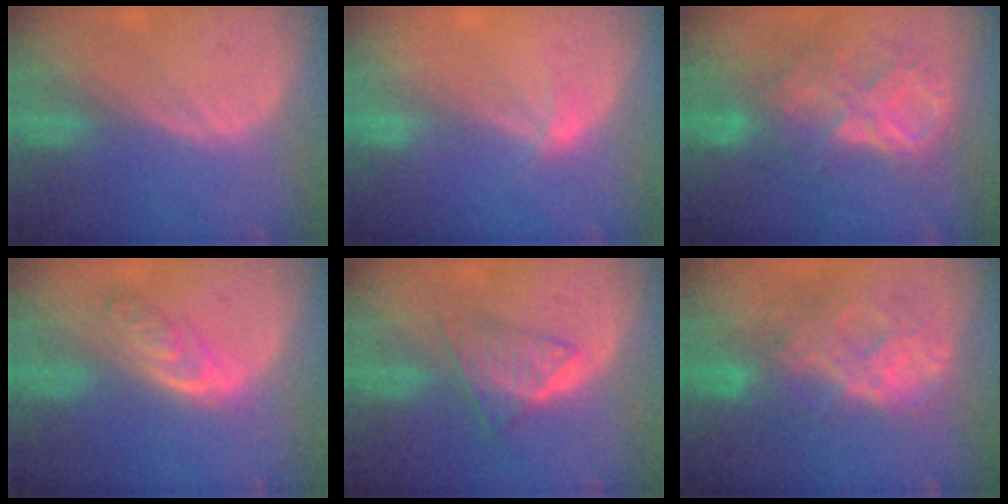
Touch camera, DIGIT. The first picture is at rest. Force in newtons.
{"total": 1.2, "press": 1.2, "slide": 0.1}
{"total": 8.8, "press": 7.7, "slide": 4.2}
{"total": 4.6, "press": 4.4, "slide": 1.1}
{"total": 6.0, "press": 5.1, "slide": 3.2}
{"total": 8.7, "press": 7.5, "slide": 4.3}